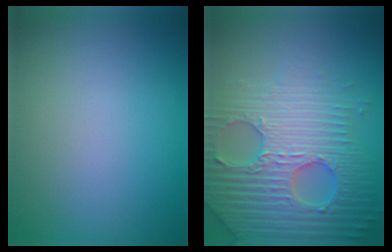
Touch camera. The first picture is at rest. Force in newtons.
{"total": 7.3, "press": 7.1, "slide": 1.7}